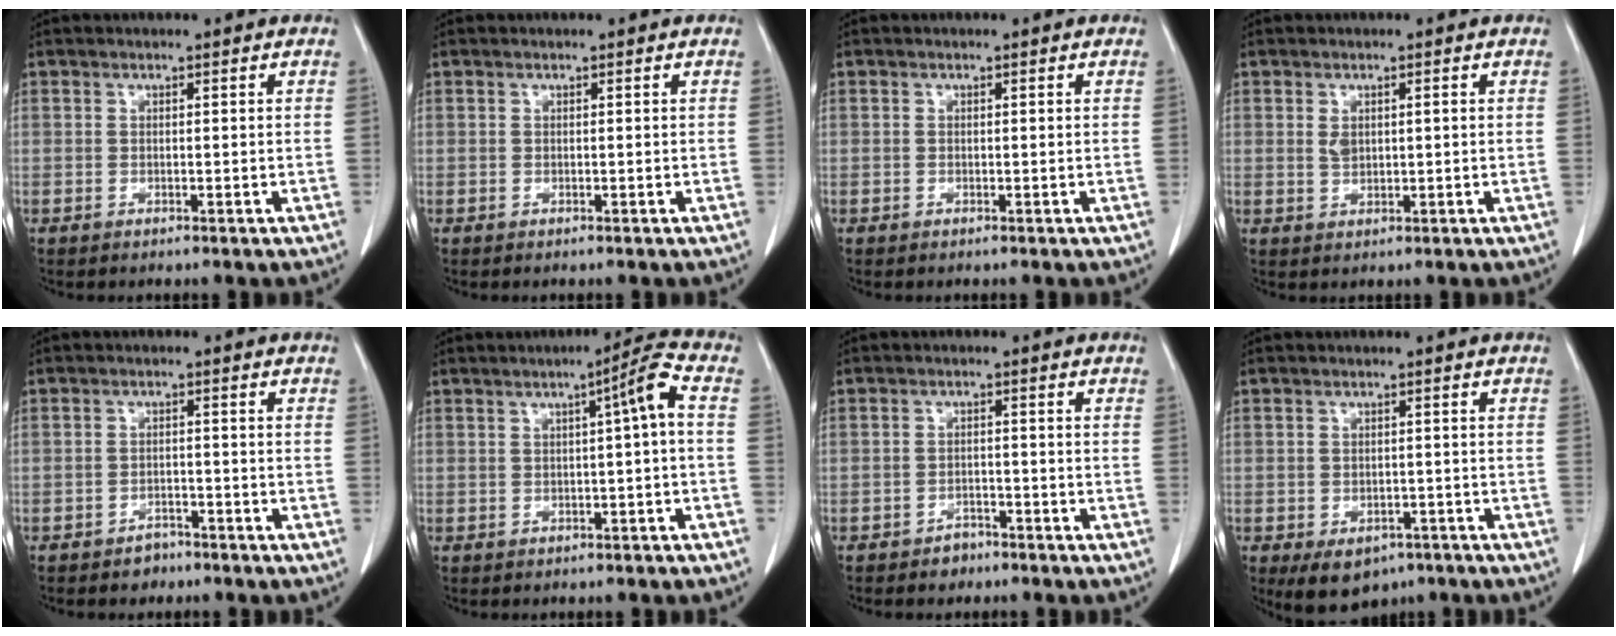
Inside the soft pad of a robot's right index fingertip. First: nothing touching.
{"total": 0.0}
{"total": 0.0}
{"total": 1.9, "force": [0.4, 1.1, 1.5], "torque": [-0.031, 0.005, 0.015]}
{"total": 2.6, "force": [-2.1, 1.4, 0.5], "torque": [-0.010, 0.006, -0.025]}
{"total": 4.4, "force": [0.2, -0.4, 4.4], "torque": [-0.063, 0.013, 0.003]}
{"total": 2.5, "force": [-2.0, 1.4, 0.6], "torque": [-0.010, 0.006, -0.025]}
{"total": 6.6, "force": [-4.1, 4.4, 2.8], "torque": [-0.037, 0.001, -0.049]}